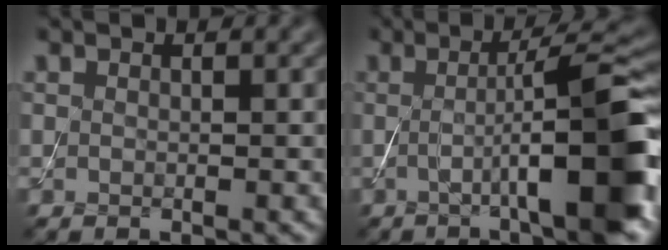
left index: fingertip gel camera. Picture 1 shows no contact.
{"total": 10.4, "force": [-1.4, 1.8, 10.1], "torque": [-0.123, 0.009, -0.030]}